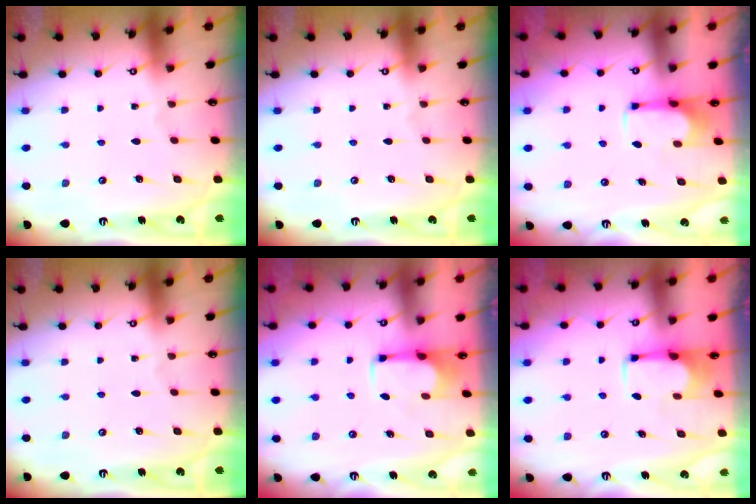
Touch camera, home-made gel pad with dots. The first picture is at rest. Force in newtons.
{"total": 0.0}
{"total": 0.8, "press": 0.6, "slide": 0.6}
{"total": 0.0}
{"total": 2.3, "press": 2.2, "slide": 0.9}
{"total": 1.7, "press": 1.6, "slide": 0.7}